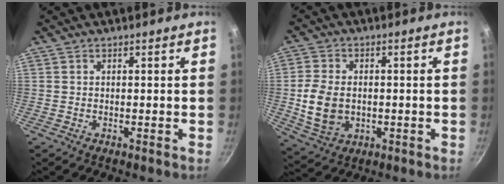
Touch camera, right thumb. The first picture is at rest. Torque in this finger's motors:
{"motor_torque": [-0.35, 0.73, 0.59, 0.64, 0.08]}